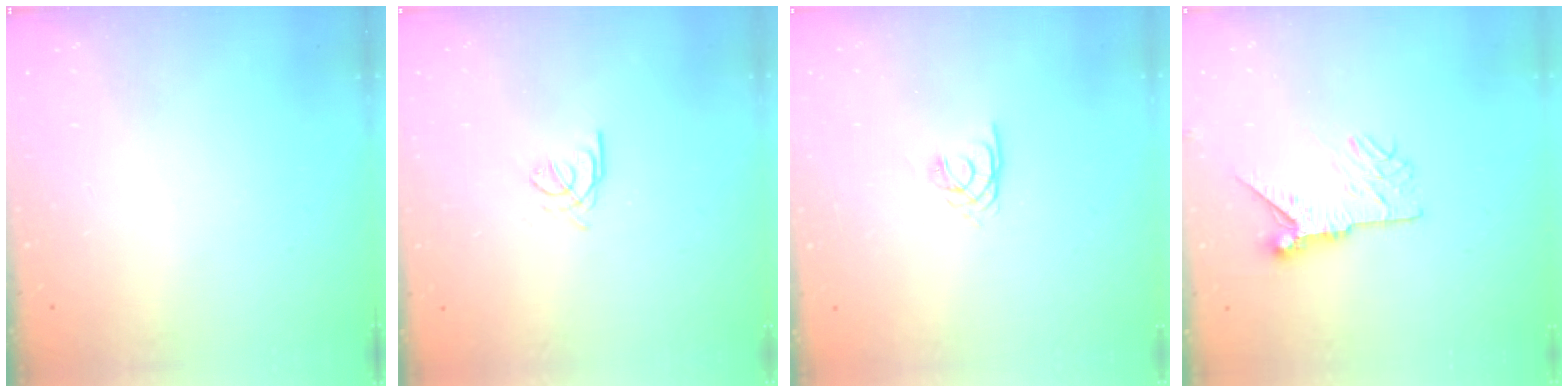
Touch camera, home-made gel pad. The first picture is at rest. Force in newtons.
{"total": 2.4, "press": 2.4, "slide": 0.1}
{"total": 2.2, "press": 2.2, "slide": 0.3}
{"total": 11.4, "press": 11.4, "slide": 0.8}